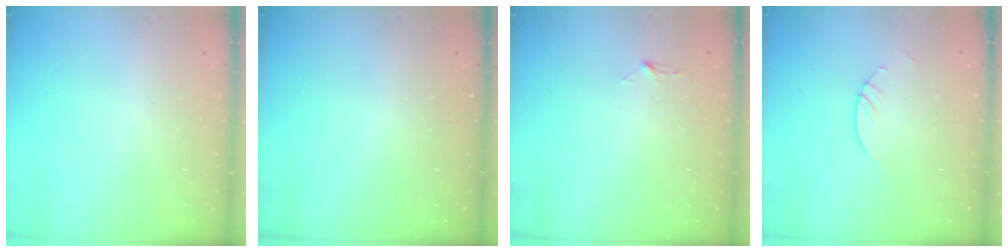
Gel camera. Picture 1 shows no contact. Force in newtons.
{"total": 0.0}
{"total": 2.9, "press": 2.9, "slide": 0.3}
{"total": 2.4, "press": 2.4, "slide": 0.2}